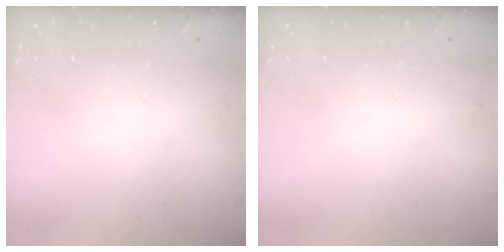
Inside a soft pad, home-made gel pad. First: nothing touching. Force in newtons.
{"total": 0.0}